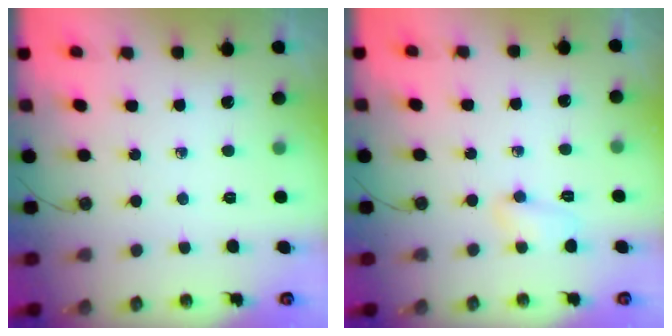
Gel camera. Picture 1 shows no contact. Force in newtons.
{"total": 3.9, "press": 3.9, "slide": 0.7}